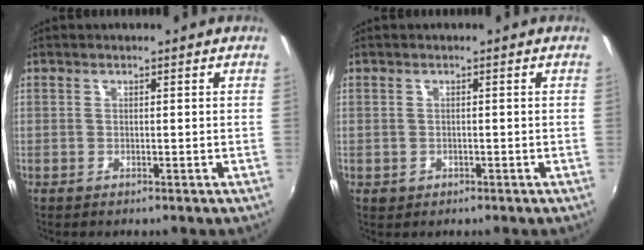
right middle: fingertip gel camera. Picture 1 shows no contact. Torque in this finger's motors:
{"motor_torque": [0.17, -0.20, 0.03, 0.01]}